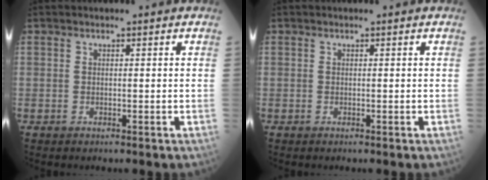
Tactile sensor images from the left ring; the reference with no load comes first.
{"total": 0.0}